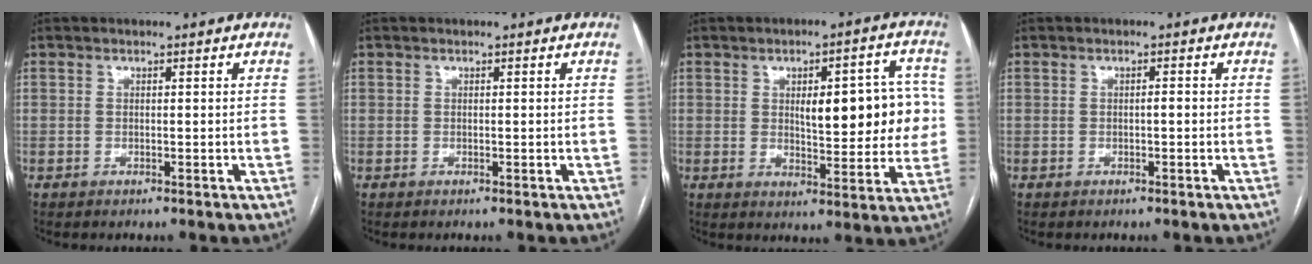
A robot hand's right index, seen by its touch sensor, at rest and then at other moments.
{"total": 0.0}
{"total": 11.9, "force": [1.6, 4.3, 11.0], "torque": [-0.137, 0.023, 0.029]}
{"total": 0.8, "force": [-0.2, 0.1, 0.7], "torque": [-0.011, 0.002, -0.003]}